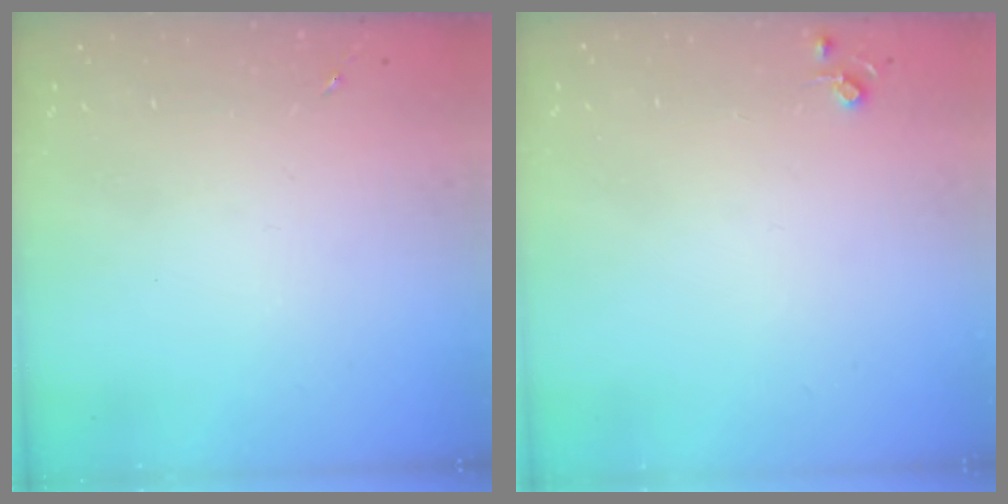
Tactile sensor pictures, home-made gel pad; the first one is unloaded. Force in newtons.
{"total": 3.8, "press": 3.8, "slide": 0.5}